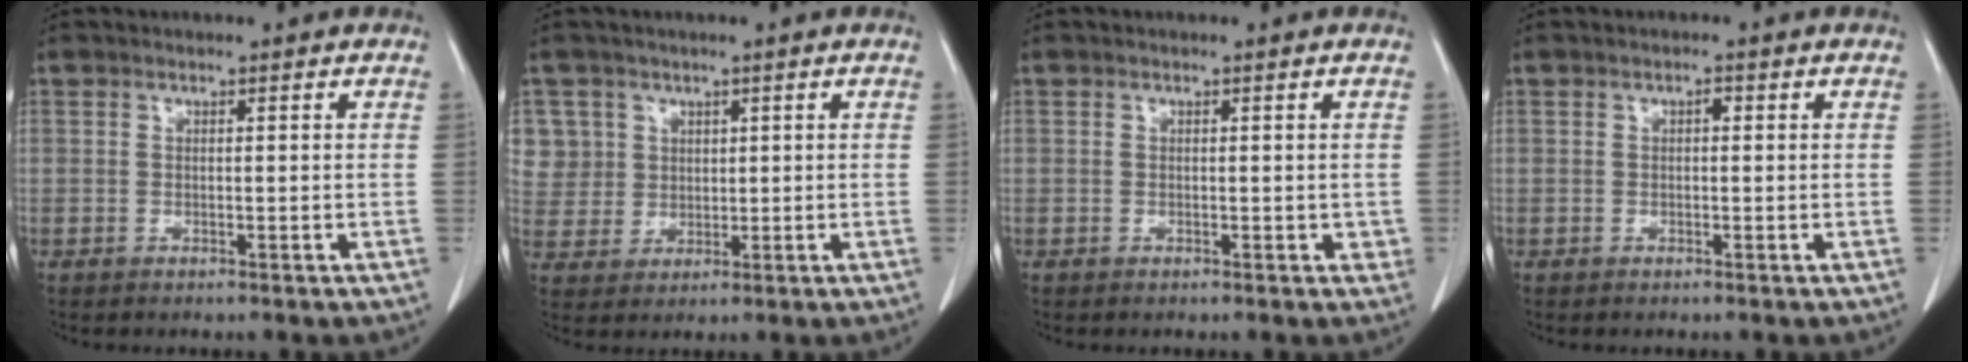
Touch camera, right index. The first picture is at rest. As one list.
[{"total": 6.7, "force": [2.4, 6.3, 0.0], "torque": [0.007, 0.015, 0.058]}, {"total": 1.3, "force": [-0.3, 0.8, 1.0], "torque": [-0.007, 0.001, -0.004]}, {"total": 0.9, "force": [0.1, 0.4, 0.8], "torque": [-0.010, 0.003, -0.001]}]